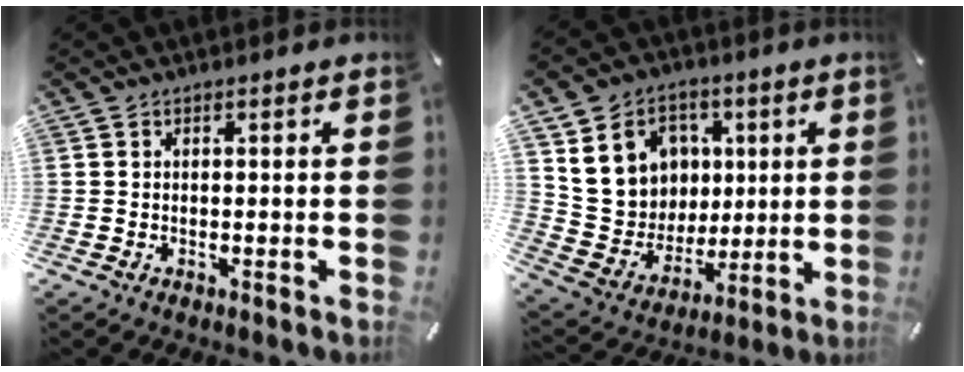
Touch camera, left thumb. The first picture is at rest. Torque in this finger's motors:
{"motor_torque": [2.28, 2.28, 0.71, -0.64, 0.37]}